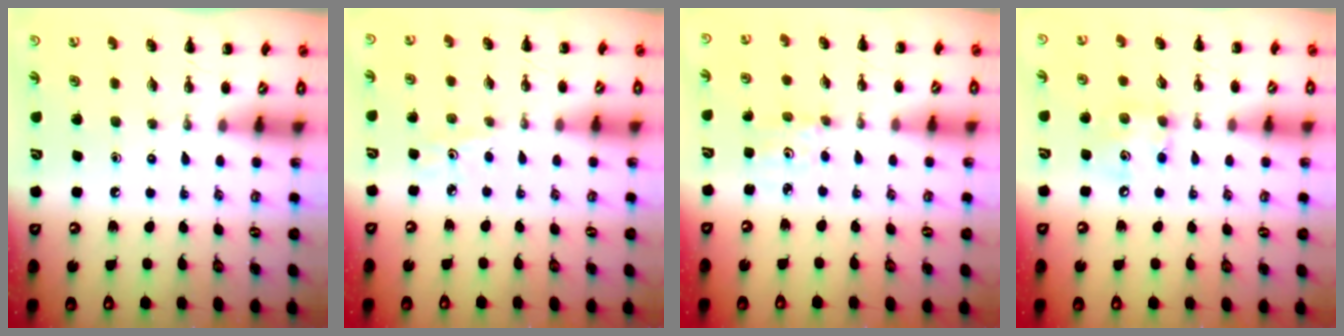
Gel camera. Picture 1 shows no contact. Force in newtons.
{"total": 2.2, "press": 2.0, "slide": 0.7}
{"total": 1.4, "press": 1.3, "slide": 0.5}
{"total": 6.7, "press": 6.7, "slide": 0.5}